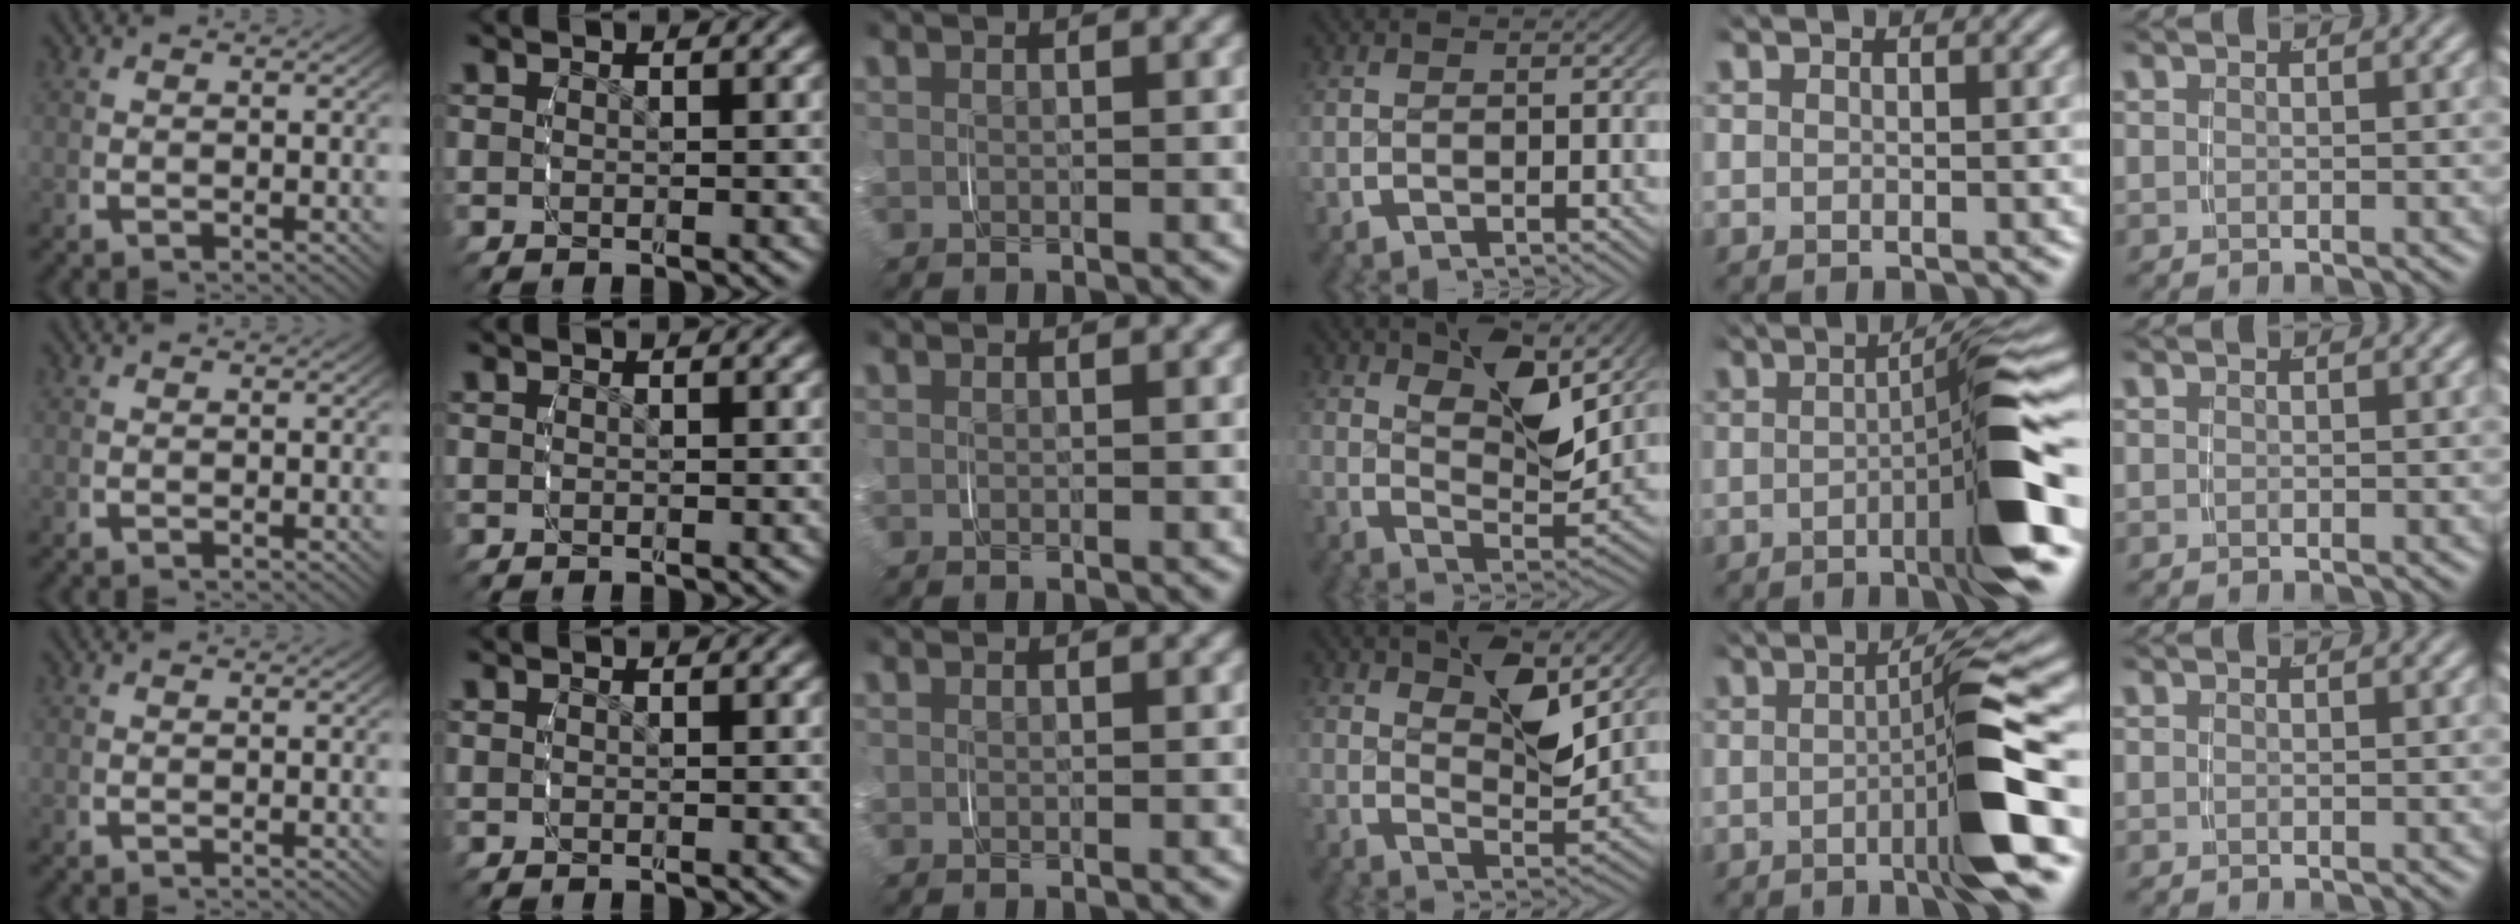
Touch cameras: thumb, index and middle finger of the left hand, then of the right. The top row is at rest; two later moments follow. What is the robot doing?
{"motion": "grasp_and_lifting", "object": "jar lid"}